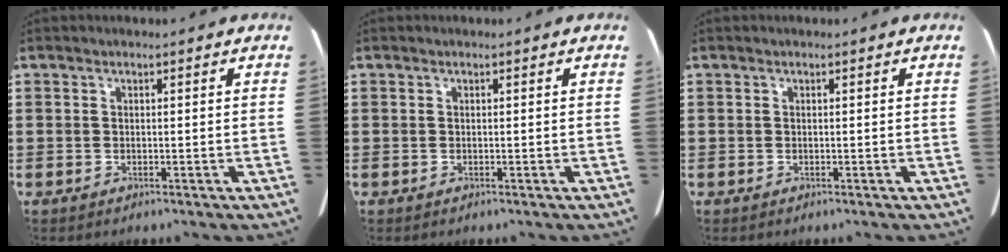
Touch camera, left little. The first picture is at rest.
{"total": 0.0}
{"total": 0.0}